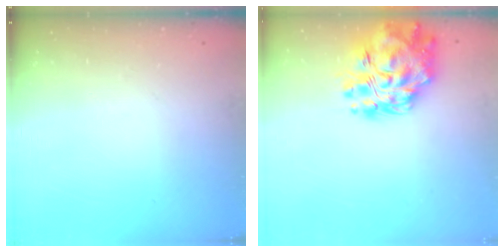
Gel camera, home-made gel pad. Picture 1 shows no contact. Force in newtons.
{"total": 19.2, "press": 18.4, "slide": 5.6}